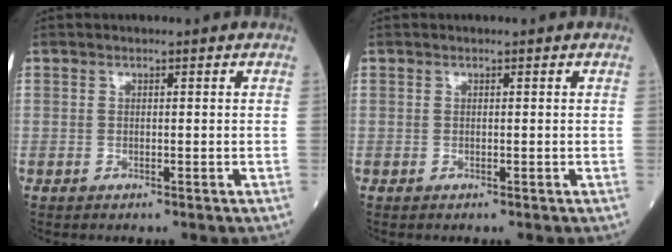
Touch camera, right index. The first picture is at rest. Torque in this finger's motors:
{"motor_torque": [0.04, 0.04, -0.03, -0.01]}